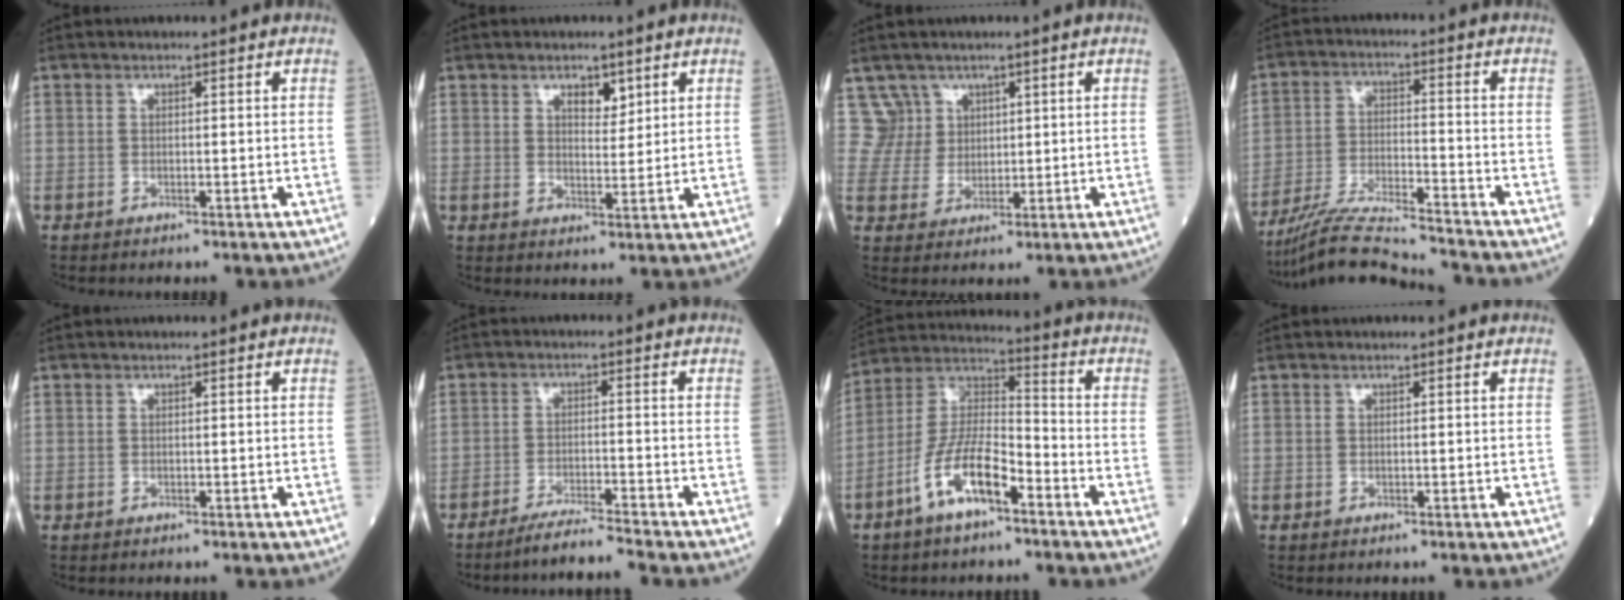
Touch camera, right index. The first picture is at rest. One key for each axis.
{"total": 3.2, "fx": 1.9, "fy": 1.5, "fz": 2.1, "tx": -0.030, "ty": -0.002, "tz": 0.032}
{"total": 4.8, "fx": 2.7, "fy": 3.8, "fz": -1.0, "tx": 0.031, "ty": 0.011, "tz": 0.051}
{"total": 12.2, "fx": -11.6, "fy": -1.1, "fz": 3.8, "tx": -0.067, "ty": -0.008, "tz": -0.208}
{"total": 0.0}
{"total": 5.8, "fx": -5.2, "fy": -1.8, "fz": 1.9, "tx": -0.030, "ty": -0.022, "tz": -0.092}
{"total": 11.2, "fx": -5.9, "fy": 3.3, "fz": 8.9, "tx": -0.190, "ty": 0.008, "tz": -0.112}
{"total": 0.0}